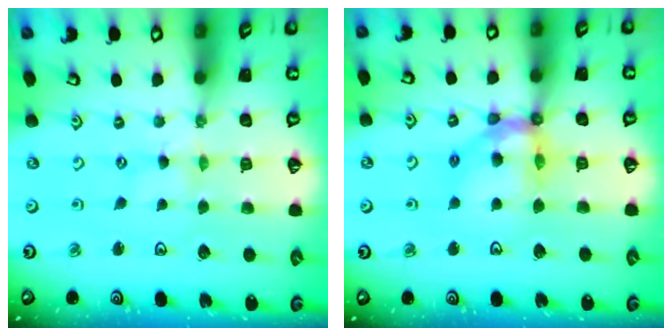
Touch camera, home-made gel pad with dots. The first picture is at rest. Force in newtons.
{"total": 11.7, "press": 11.5, "slide": 1.6}